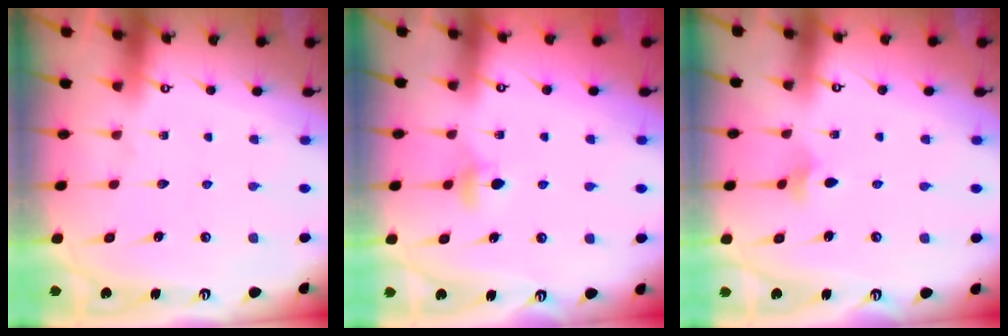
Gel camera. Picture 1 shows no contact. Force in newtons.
{"total": 3.8, "press": 3.7, "slide": 0.7}
{"total": 3.7, "press": 3.6, "slide": 0.8}